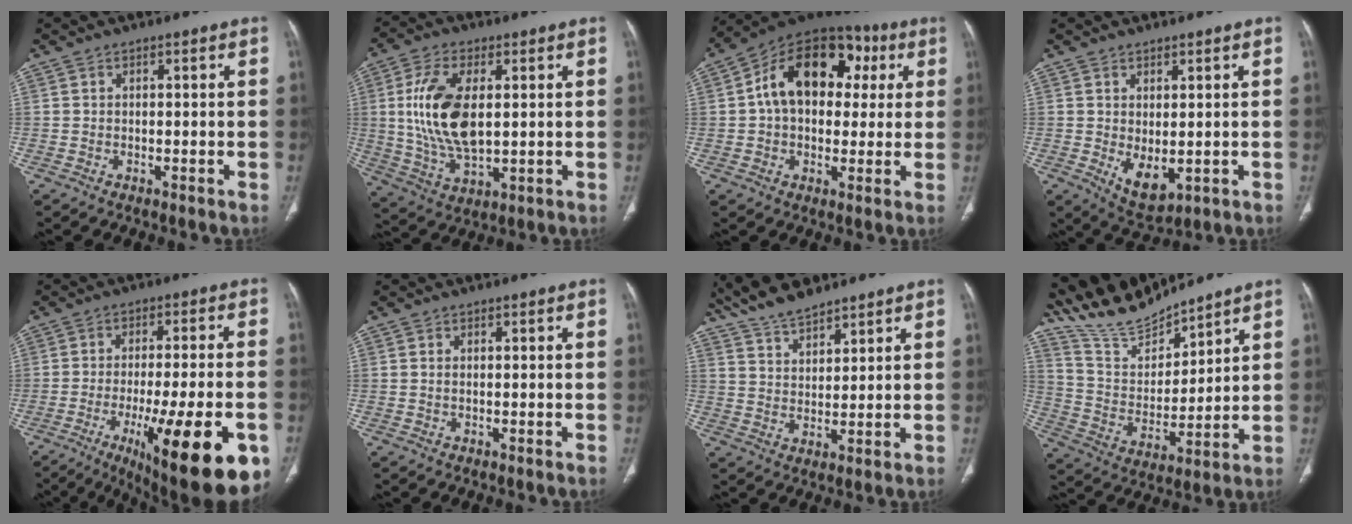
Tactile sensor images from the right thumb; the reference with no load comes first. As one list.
[{"total": 14.6, "force": [2.0, 7.4, 12.4], "torque": [-0.249, -0.010, 0.045]}, {"total": 19.1, "force": [4.0, 12.9, 13.4], "torque": [-0.177, 0.030, 0.053]}, {"total": 5.9, "force": [-0.4, 3.2, 4.9], "torque": [-0.071, -0.012, 0.016]}, {"total": 22.8, "force": [-9.3, 5.9, 20.0], "torque": [-0.235, 0.004, -0.122]}, {"total": 0.5, "force": [0.1, 0.2, 0.4], "torque": [-0.014, 0.004, 0.004]}, {"total": 9.3, "force": [8.0, 2.8, 3.9], "torque": [-0.062, -0.032, 0.156]}, {"total": 13.5, "force": [12.9, 2.4, 3.2], "torque": [-0.043, -0.067, 0.264]}]